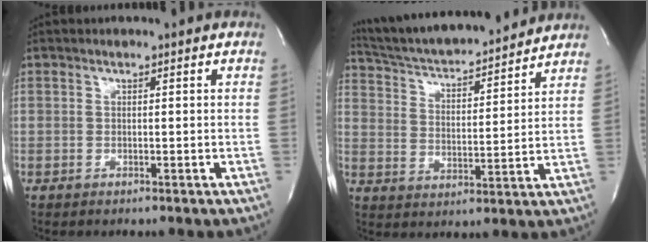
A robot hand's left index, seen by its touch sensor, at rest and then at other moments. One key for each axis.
{"total": 18.3, "fx": 17.0, "fy": 1.9, "fz": 6.6, "tx": -0.114, "ty": 0.016, "tz": 0.263}